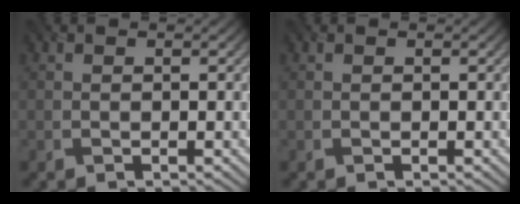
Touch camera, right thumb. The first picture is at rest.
{"total": 0.0}